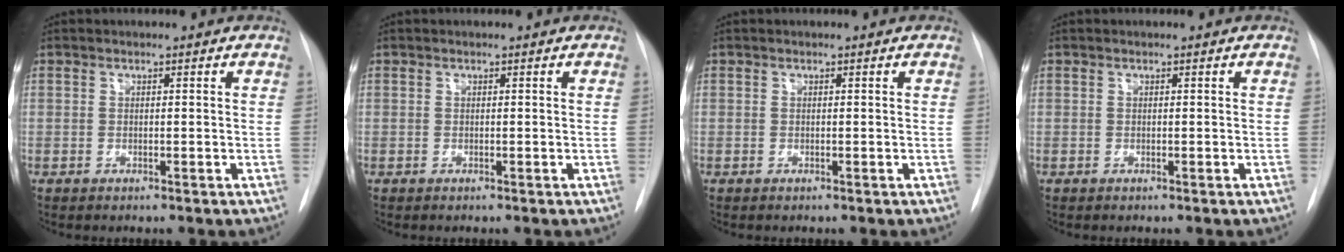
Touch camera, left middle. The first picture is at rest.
{"total": 0.0}
{"total": 0.0}
{"total": 0.0}